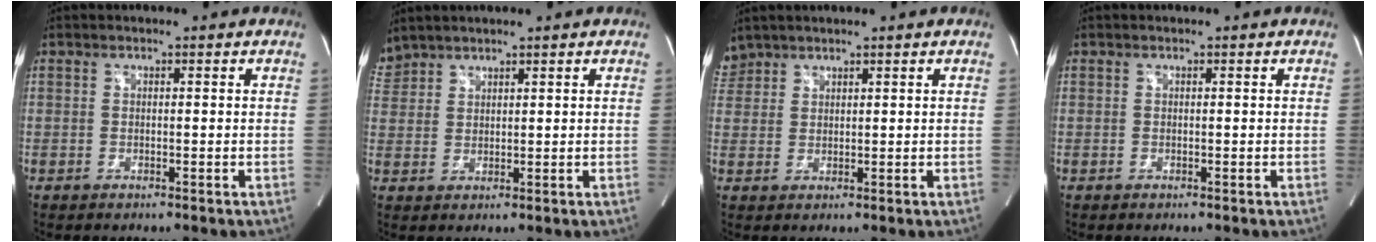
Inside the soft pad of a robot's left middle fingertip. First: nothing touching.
{"total": 3.8, "force": [3.6, 1.1, 0.2], "torque": [-0.018, 0.021, 0.080]}
{"total": 3.2, "force": [2.9, 1.4, -0.1], "torque": [-0.002, 0.016, 0.062]}
{"total": 0.0}